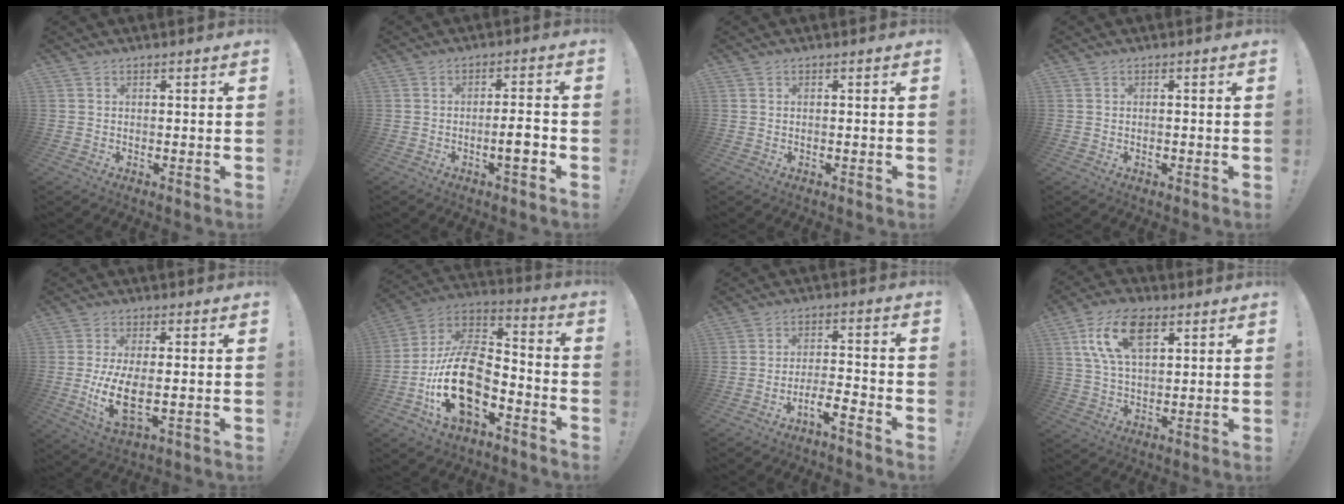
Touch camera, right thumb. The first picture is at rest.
{"total": 6.6, "force": [-2.5, 0.8, 6.1], "torque": [-0.083, 0.001, -0.044]}
{"total": 0.0}
{"total": 0.8, "force": [-0.5, 0.4, 0.5], "torque": [0.001, -0.004, -0.010]}
{"total": 10.6, "force": [-1.9, 3.8, 9.7], "torque": [-0.198, -0.013, -0.031]}
{"total": 21.5, "force": [-7.8, 12.8, 15.4], "torque": [-0.294, 0.044, -0.127]}
{"total": 6.2, "force": [-4.7, 0.8, 4.0], "torque": [-0.069, 0.015, -0.084]}
{"total": 14.1, "force": [6.0, 7.6, 10.2], "torque": [-0.190, -0.008, 0.110]}